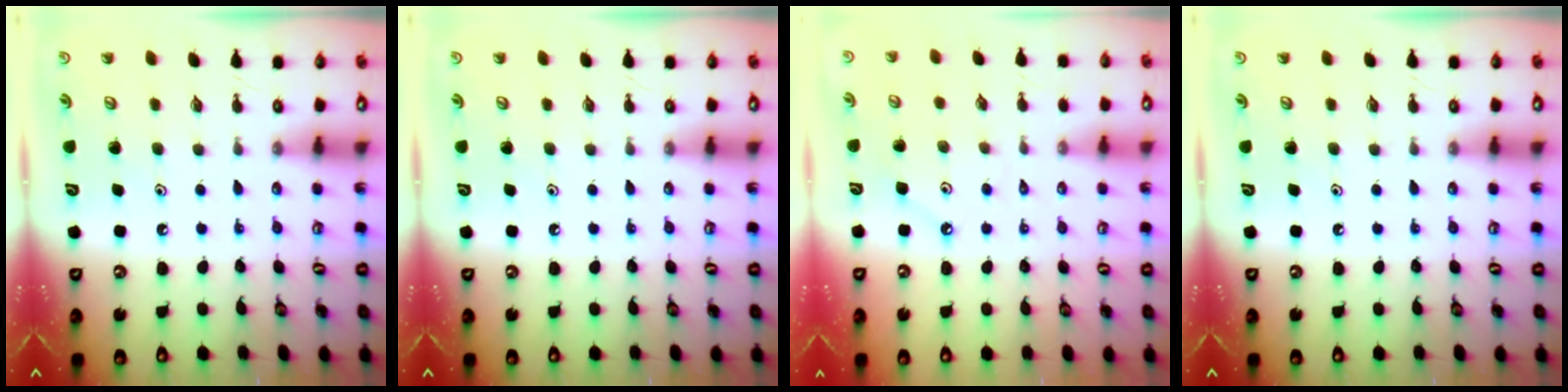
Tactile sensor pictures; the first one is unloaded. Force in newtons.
{"total": 0.0}
{"total": 2.7, "press": 2.7, "slide": 0.2}
{"total": 0.0}